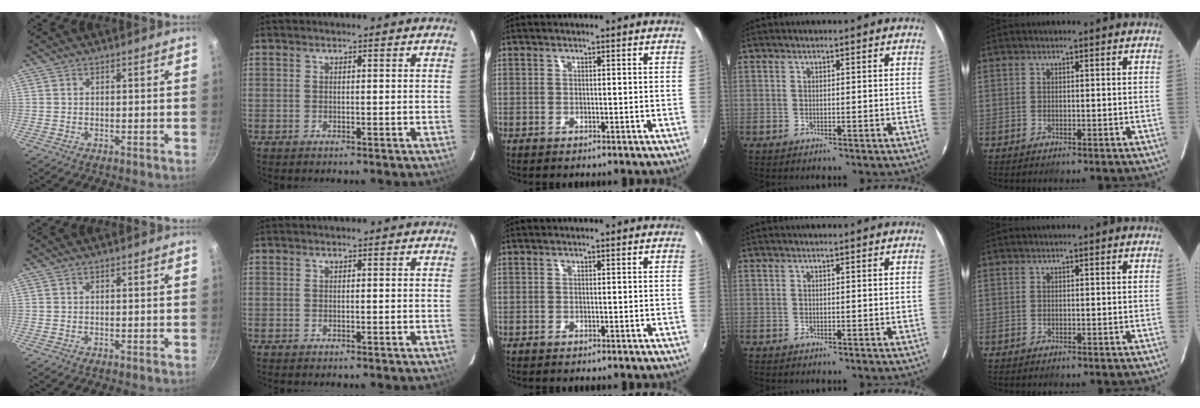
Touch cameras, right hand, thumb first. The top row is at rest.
{}